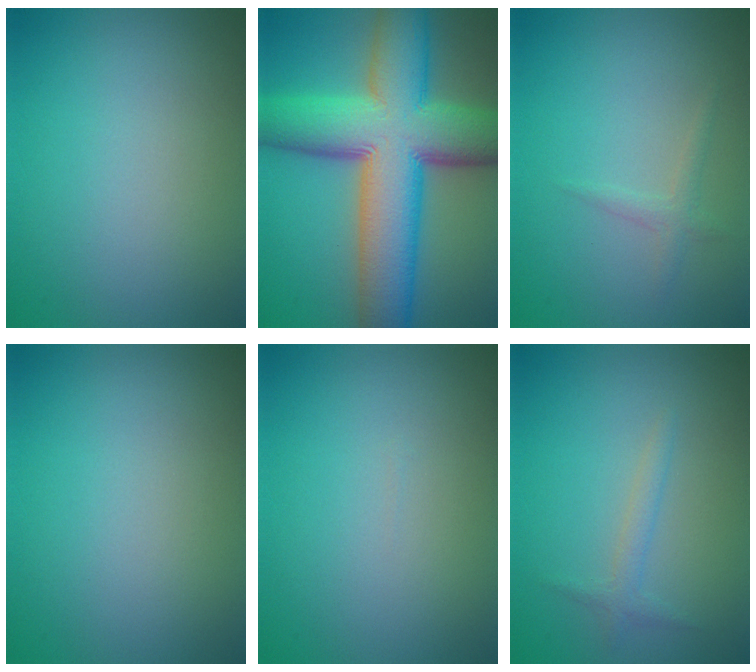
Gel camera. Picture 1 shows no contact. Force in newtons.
{"total": 14.5, "press": 14.5, "slide": 0.4}
{"total": 1.1, "press": 1.0, "slide": 0.1}
{"total": 0.0}
{"total": 0.0}
{"total": 1.3, "press": 1.3, "slide": 0.0}